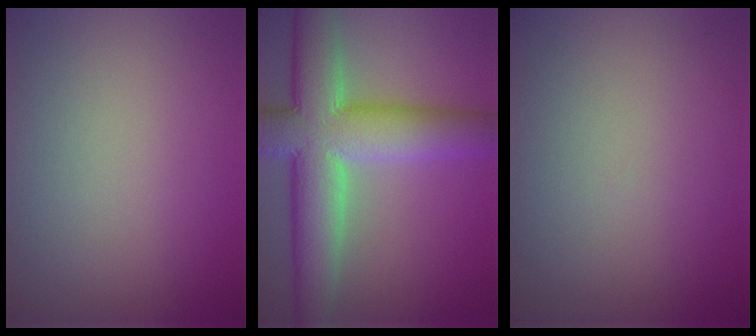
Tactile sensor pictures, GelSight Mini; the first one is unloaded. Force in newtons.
{"total": 10.9, "press": 10.9, "slide": 0.6}
{"total": 0.0}